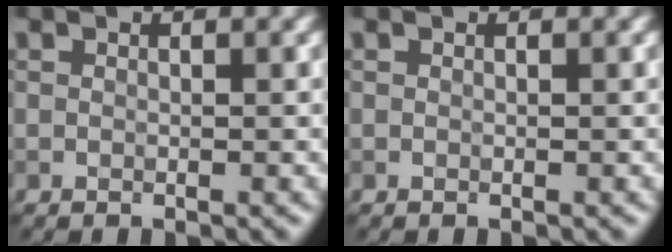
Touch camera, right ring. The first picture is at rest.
{"total": 0.0}